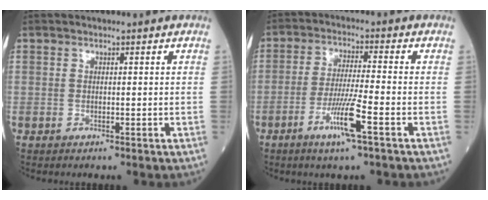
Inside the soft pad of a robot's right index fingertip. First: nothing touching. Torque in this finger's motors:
{"motor_torque": [1.14, -0.39, 0.48, 0.11]}